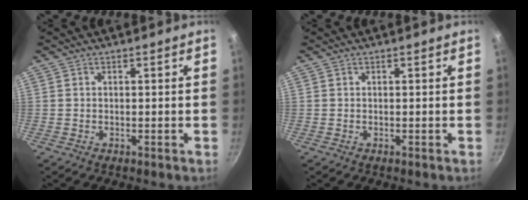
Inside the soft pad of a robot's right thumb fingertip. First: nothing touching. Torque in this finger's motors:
{"motor_torque": [-0.50, -0.50, 0.24, -0.11, 0.04]}